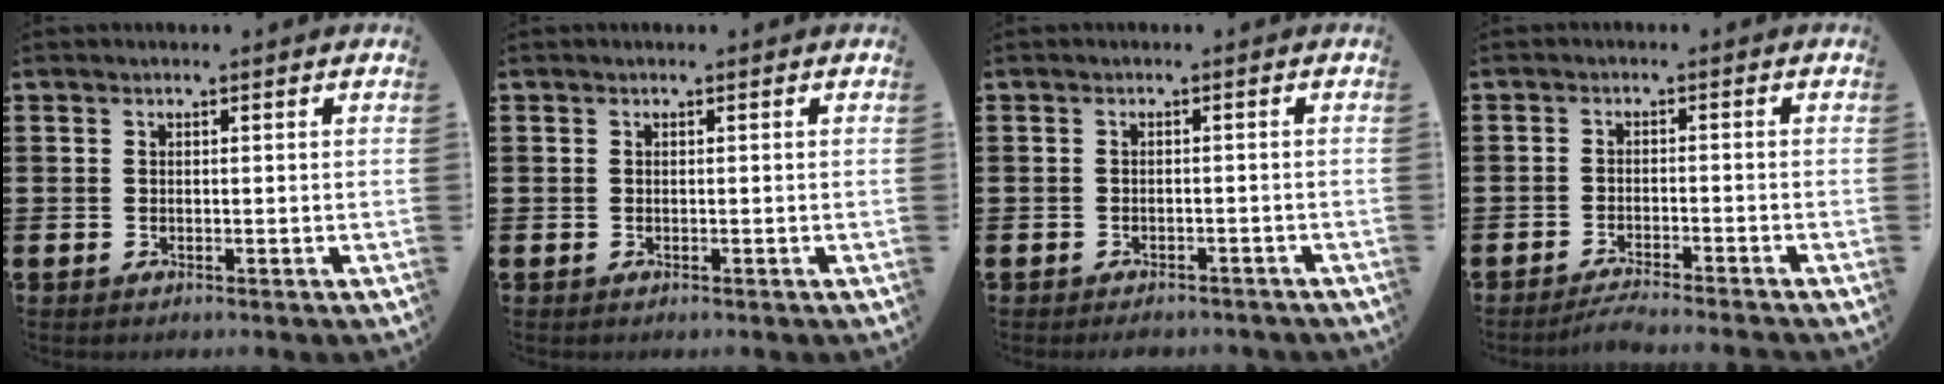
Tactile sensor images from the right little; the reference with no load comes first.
{"total": 0.0}
{"total": 1.1, "force": [-1.1, 0.2, 0.1], "torque": [-0.006, 0.000, -0.023]}
{"total": 2.2, "force": [-2.1, -0.2, 0.8], "torque": [-0.012, 0.004, -0.042]}